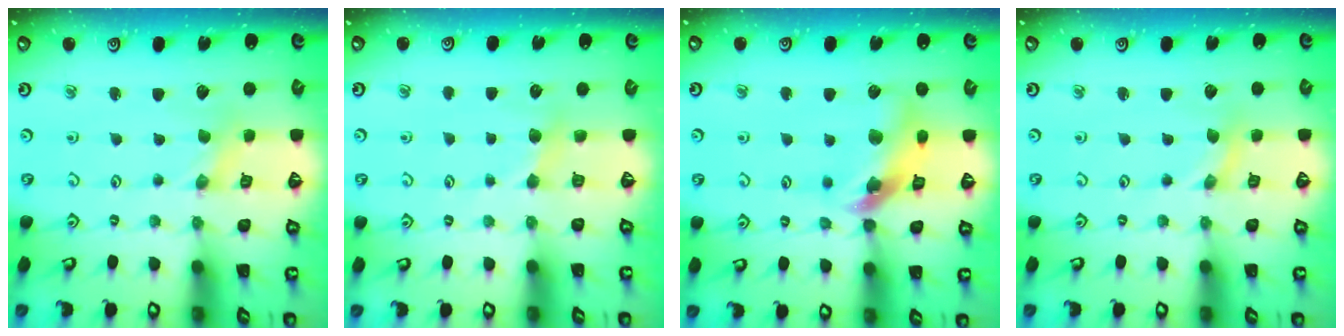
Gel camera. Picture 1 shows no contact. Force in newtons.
{"total": 3.6, "press": 3.6, "slide": 0.5}
{"total": 13.2, "press": 13.0, "slide": 1.8}
{"total": 0.0}